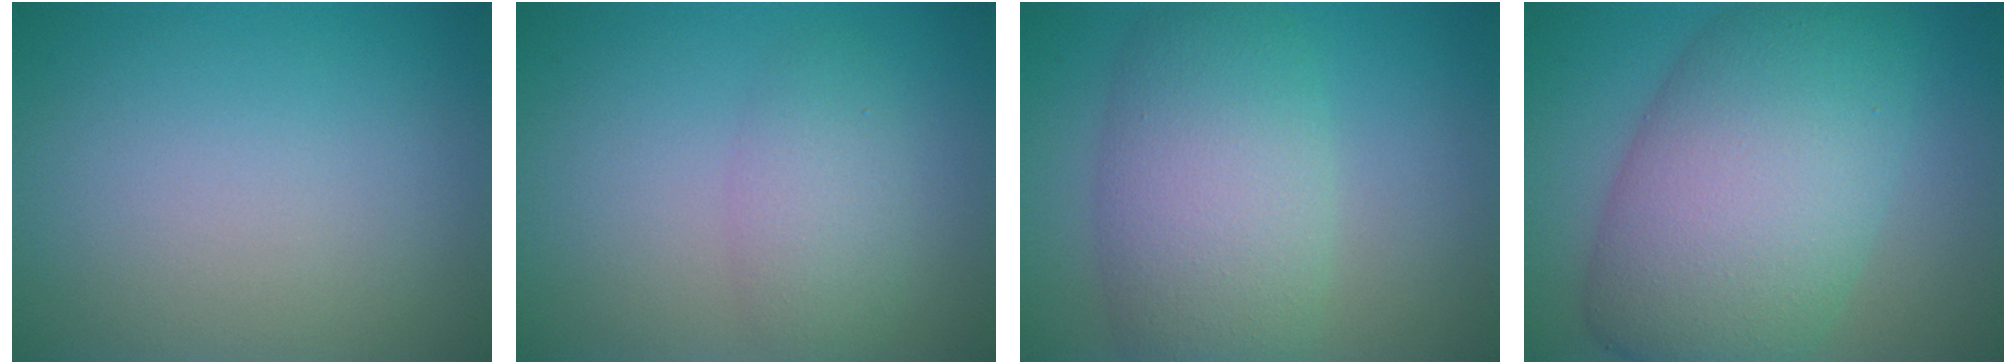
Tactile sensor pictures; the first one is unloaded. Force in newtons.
{"total": 2.8, "press": 2.8, "slide": 0.1}
{"total": 7.5, "press": 7.5, "slide": 0.3}
{"total": 12.0, "press": 12.0, "slide": 0.2}